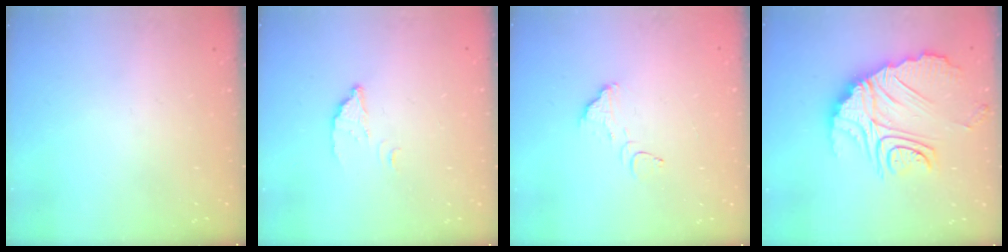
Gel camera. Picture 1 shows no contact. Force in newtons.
{"total": 2.7, "press": 2.7, "slide": 0.3}
{"total": 2.9, "press": 2.9, "slide": 0.1}
{"total": 18.4, "press": 18.3, "slide": 1.8}